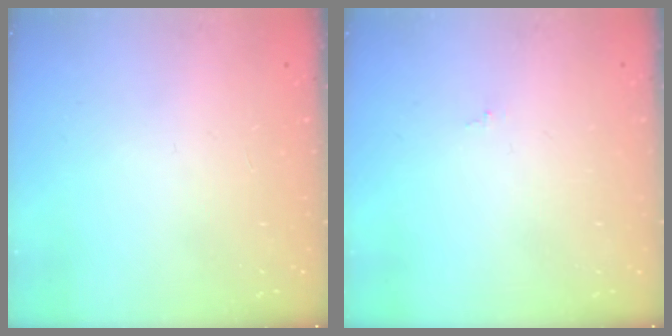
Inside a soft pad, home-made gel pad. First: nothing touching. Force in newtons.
{"total": 0.0}